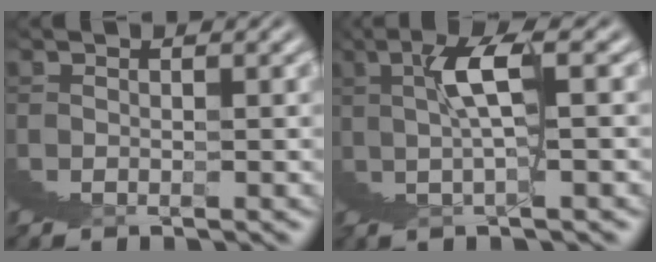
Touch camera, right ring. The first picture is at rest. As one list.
[{"total": 4.5, "force": [3.0, -0.8, 3.3], "torque": [-0.046, 0.037, 0.041]}]